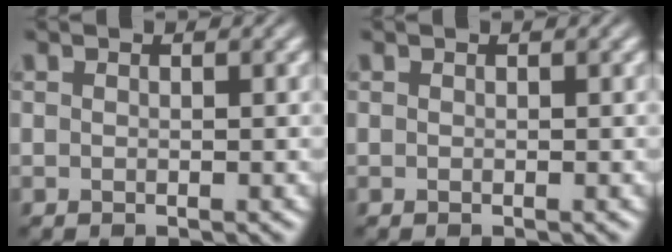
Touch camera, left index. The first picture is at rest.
{"total": 0.0}